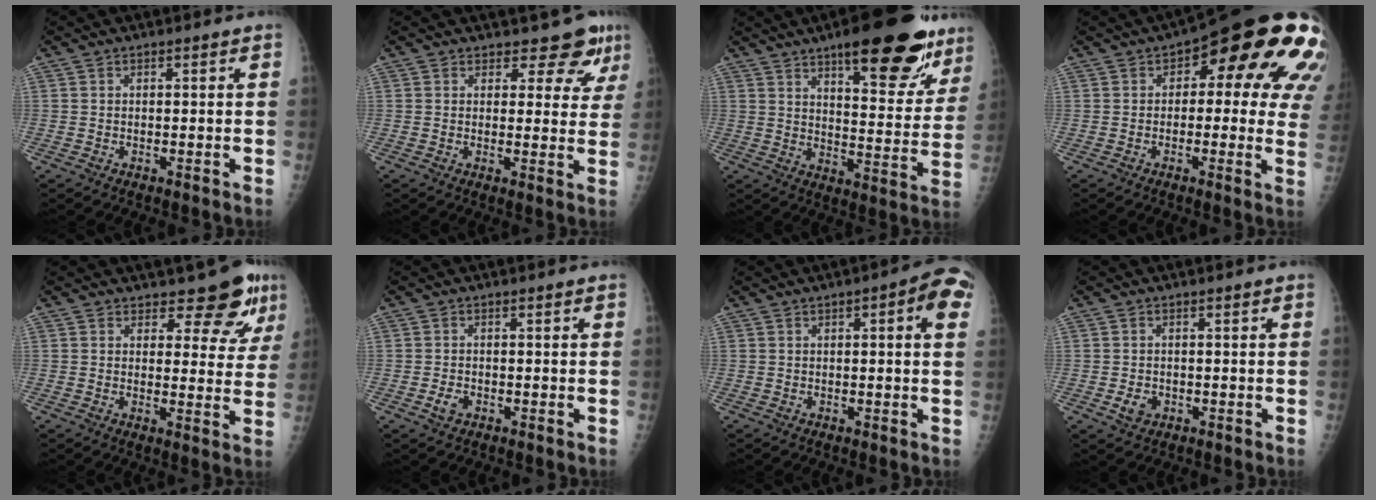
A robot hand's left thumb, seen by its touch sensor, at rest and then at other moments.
{"total": 6.1, "force": [5.0, 3.2, 1.7], "torque": [0.012, -0.032, 0.048]}
{"total": 22.9, "force": [14.4, 7.5, 16.1], "torque": [-0.173, -0.059, 0.202]}
{"total": 17.6, "force": [4.3, 8.2, 14.9], "torque": [-0.137, 0.012, 0.036]}
{"total": 7.6, "force": [6.0, 3.5, 3.1], "torque": [-0.009, -0.043, 0.067]}
{"total": 1.8, "force": [-0.7, 1.3, 1.1], "torque": [-0.019, 0.001, -0.012]}
{"total": 7.6, "force": [2.2, 2.0, 7.0], "torque": [-0.078, 0.012, 0.020]}
{"total": 2.4, "force": [-0.5, 1.9, 1.2], "torque": [-0.016, 0.000, -0.004]}